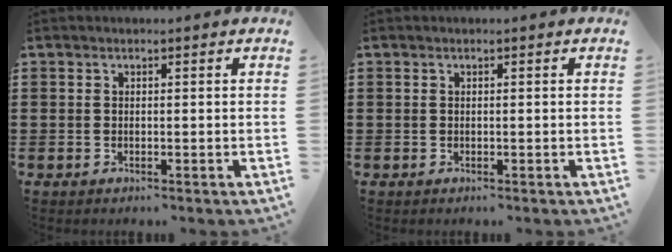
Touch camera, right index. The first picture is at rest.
{"total": 0.0}